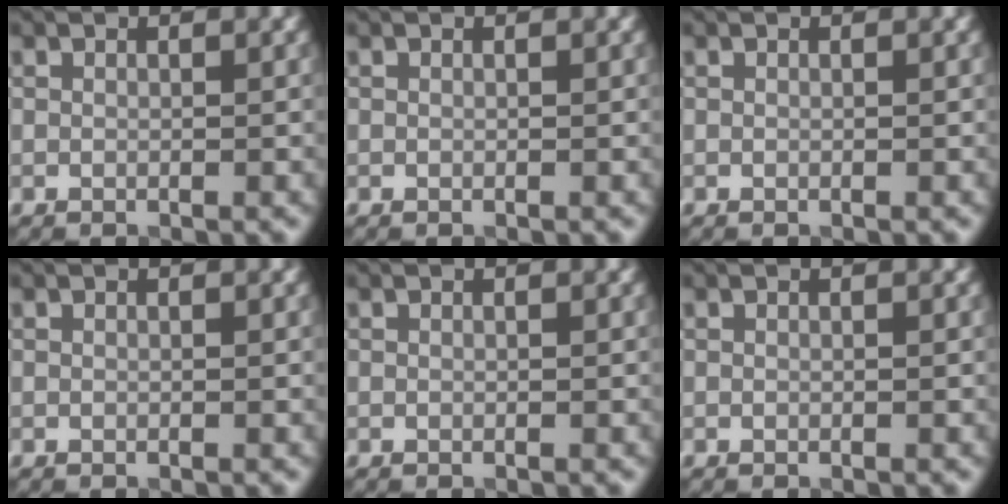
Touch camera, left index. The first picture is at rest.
{"total": 0.0}
{"total": 0.0}
{"total": 0.0}
{"total": 0.0}
{"total": 0.0}